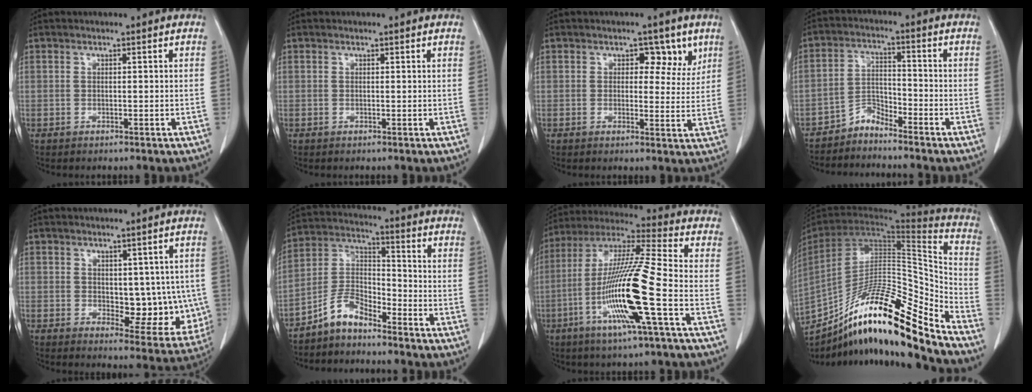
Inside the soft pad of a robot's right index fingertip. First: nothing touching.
{"total": 0.0}
{"total": 4.4, "force": [2.3, 2.7, 2.6], "torque": [-0.015, 0.004, 0.026]}
{"total": 3.5, "force": [-3.4, 0.9, 0.0], "torque": [0.007, 0.003, -0.063]}
{"total": 9.6, "force": [0.1, 4.9, 8.2], "torque": [-0.083, -0.002, 0.020]}
{"total": 6.6, "force": [-5.4, 2.5, 2.7], "torque": [-0.055, 0.014, -0.111]}
{"total": 18.0, "force": [-5.2, -0.4, 17.2], "torque": [-0.341, -0.012, -0.105]}
{"total": 27.3, "force": [-21.5, 1.5, 16.7], "torque": [-0.259, -0.020, -0.358]}